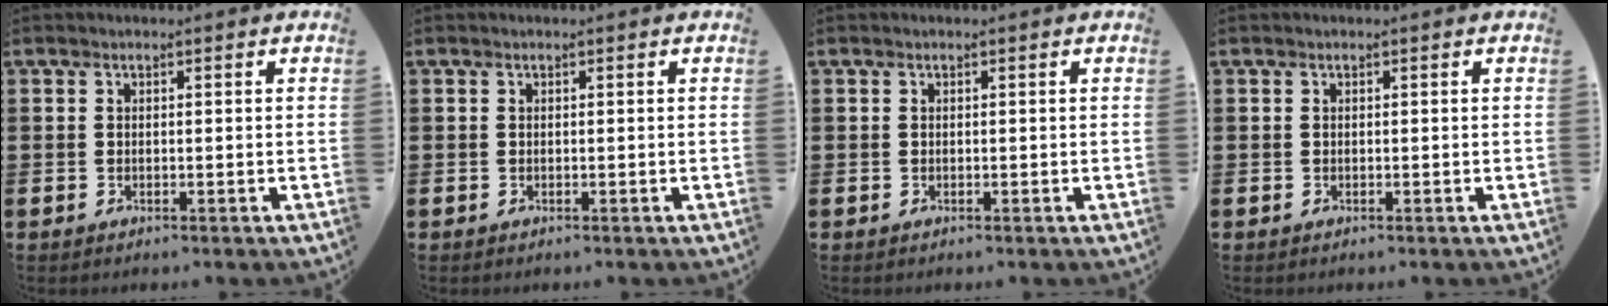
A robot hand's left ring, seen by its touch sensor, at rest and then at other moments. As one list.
[{"total": 0.0}, {"total": 0.0}, {"total": 0.0}]